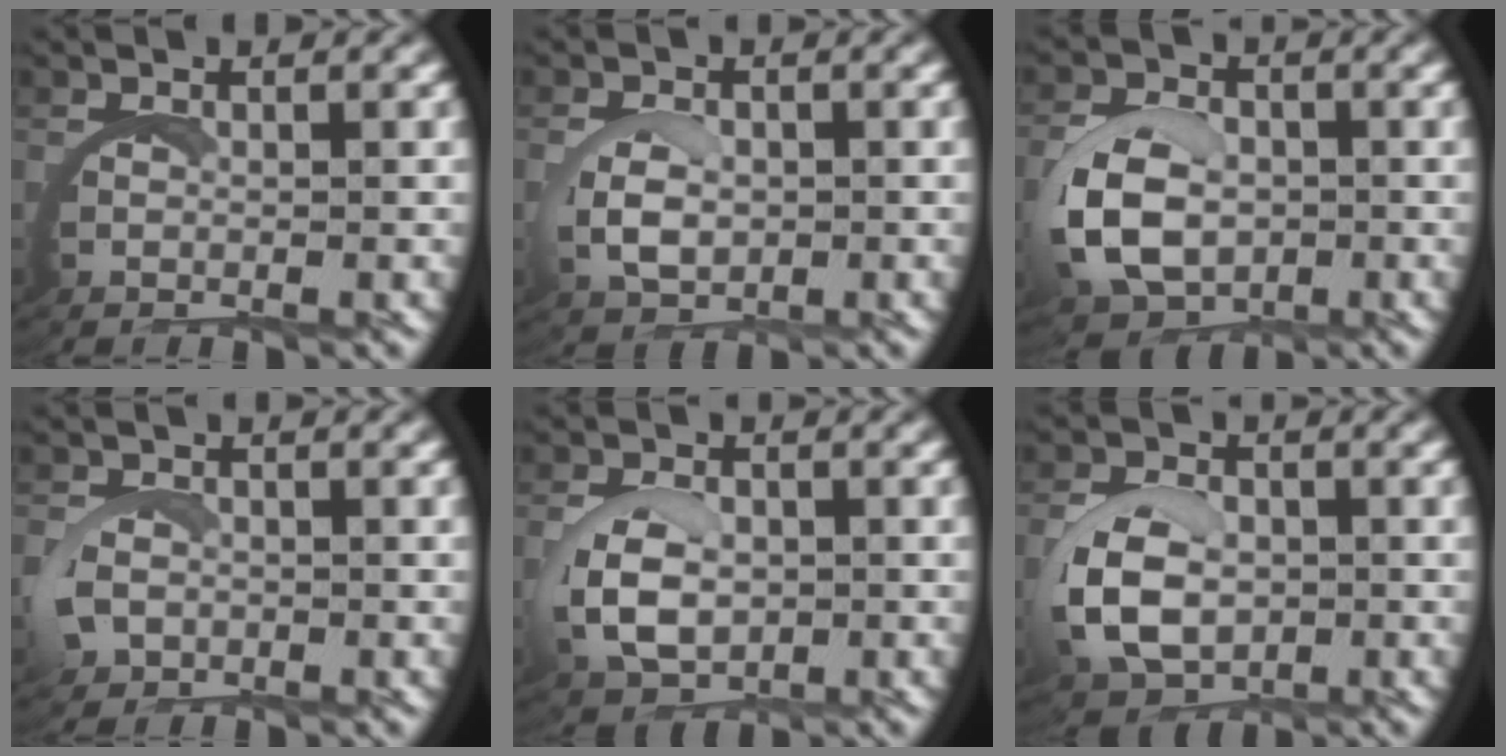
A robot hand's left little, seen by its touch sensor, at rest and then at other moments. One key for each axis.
{"total": 2.6, "fx": 0.5, "fy": 1.7, "fz": 1.9, "tx": -0.050, "ty": -0.007, "tz": 0.013}
{"total": 6.2, "fx": -0.4, "fy": 4.6, "fz": 4.1, "tx": -0.102, "ty": -0.018, "tz": 0.000}
{"total": 1.5, "fx": -0.1, "fy": 1.3, "fz": 0.7, "tx": -0.031, "ty": -0.010, "tz": -0.003}
{"total": 4.3, "fx": 0.2, "fy": 2.9, "fz": 3.1, "tx": -0.082, "ty": -0.011, "tz": 0.011}
{"total": 5.5, "fx": 0.0, "fy": 3.9, "fz": 3.8, "tx": -0.095, "ty": -0.013, "tz": 0.006}